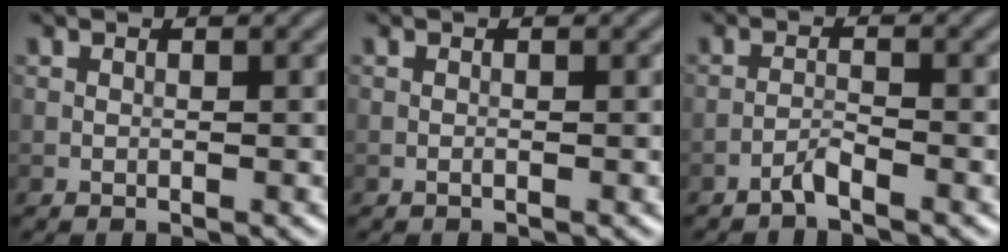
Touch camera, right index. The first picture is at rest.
{"total": 0.0}
{"total": 1.4, "force": [-1.2, 0.0, 0.8], "torque": [-0.014, 0.006, -0.029]}